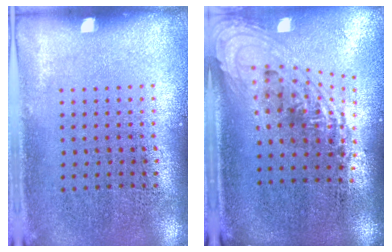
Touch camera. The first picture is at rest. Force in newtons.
{"total": 1.9, "press": 1.5, "slide": 1.2}